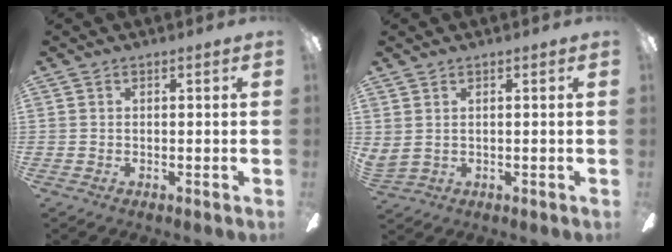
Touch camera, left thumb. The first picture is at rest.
{"total": 1.6, "force": [1.3, 0.7, 0.7], "torque": [-0.017, -0.001, 0.025]}